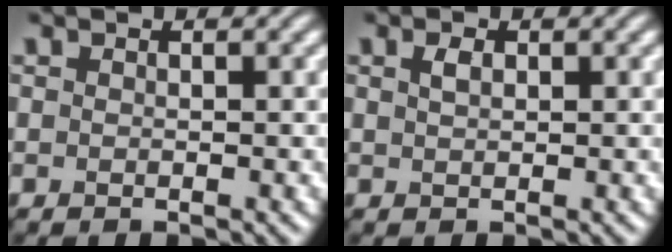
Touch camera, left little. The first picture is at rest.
{"total": 1.1, "force": [0.5, 0.5, 0.8], "torque": [-0.019, 0.003, 0.010]}